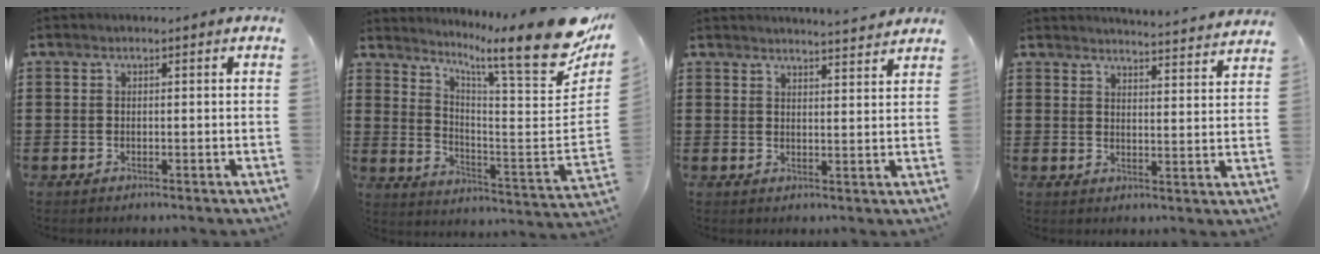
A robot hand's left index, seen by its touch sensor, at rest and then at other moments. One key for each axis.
{"total": 13.4, "fx": 9.8, "fy": 0.7, "fz": 9.2, "tx": -0.160, "ty": -0.087, "tz": 0.150}
{"total": 3.1, "fx": 3.1, "fy": -0.5, "fz": 0.3, "tx": -0.015, "ty": -0.016, "tz": 0.056}
{"total": 3.8, "fx": 3.8, "fy": -0.7, "fz": 0.2, "tx": -0.010, "ty": -0.033, "tz": 0.062}